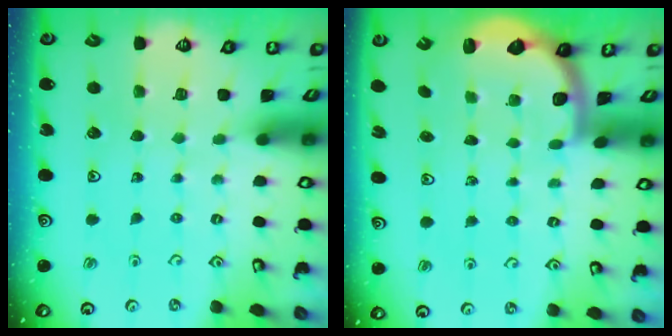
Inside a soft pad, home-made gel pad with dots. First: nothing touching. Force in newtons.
{"total": 2.2, "press": 2.1, "slide": 0.8}